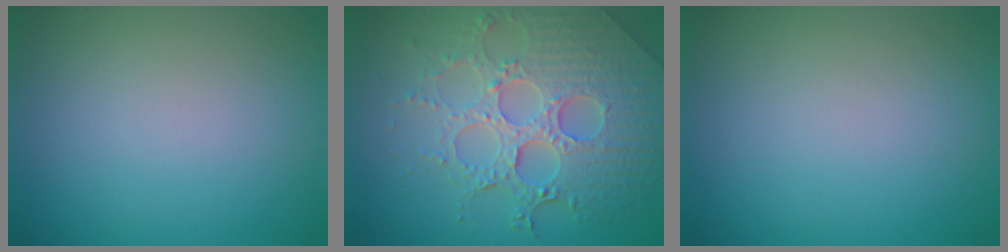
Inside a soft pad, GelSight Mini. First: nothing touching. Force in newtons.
{"total": 8.1, "press": 5.8, "slide": 5.6}
{"total": 0.0}